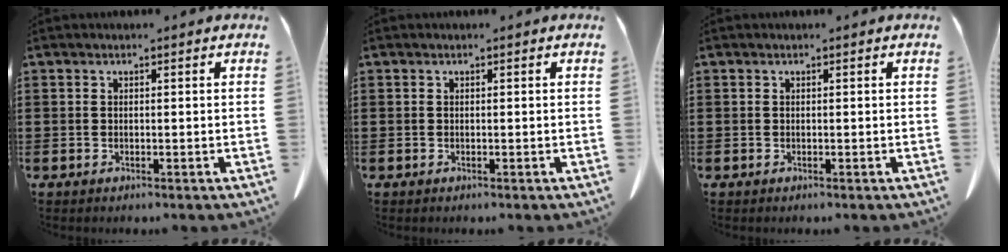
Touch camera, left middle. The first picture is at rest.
{"total": 0.0}
{"total": 0.0}